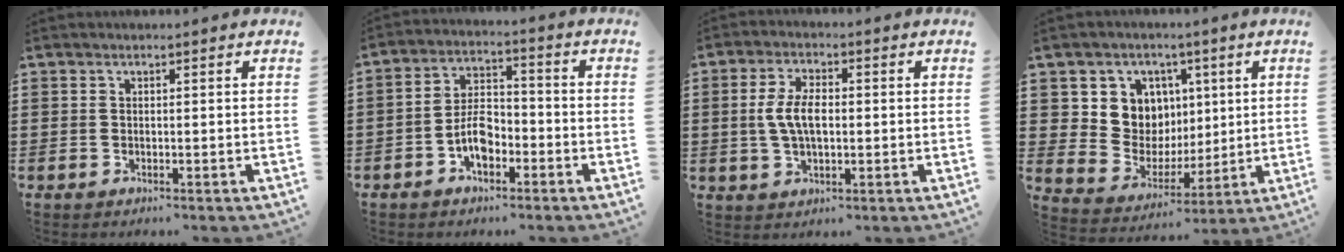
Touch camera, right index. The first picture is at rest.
{"total": 6.2, "force": [-2.6, 3.3, 4.5], "torque": [-0.097, 0.006, -0.052]}
{"total": 6.1, "force": [0.1, 2.9, 5.3], "torque": [-0.124, 0.003, -0.006]}
{"total": 8.3, "force": [2.7, 7.7, 1.5], "torque": [-0.070, -0.021, 0.053]}